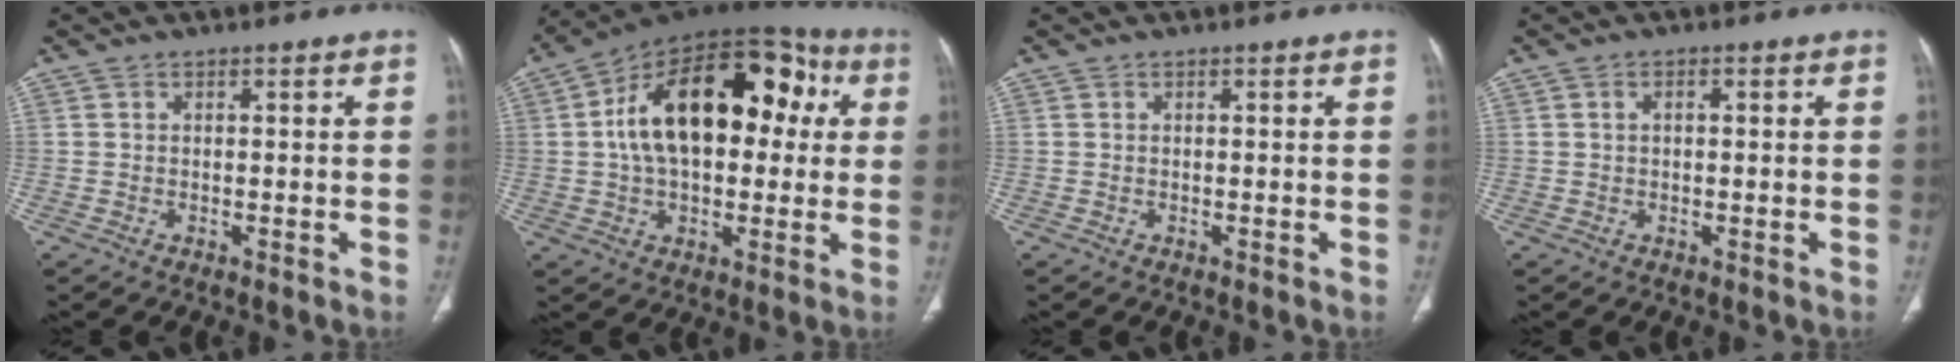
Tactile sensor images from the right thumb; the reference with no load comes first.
{"total": 24.1, "force": [4.1, 14.0, 19.2], "torque": [-0.281, 0.043, 0.052]}
{"total": 0.0}
{"total": 1.2, "force": [0.3, 0.7, 0.9], "torque": [-0.019, 0.006, 0.005]}